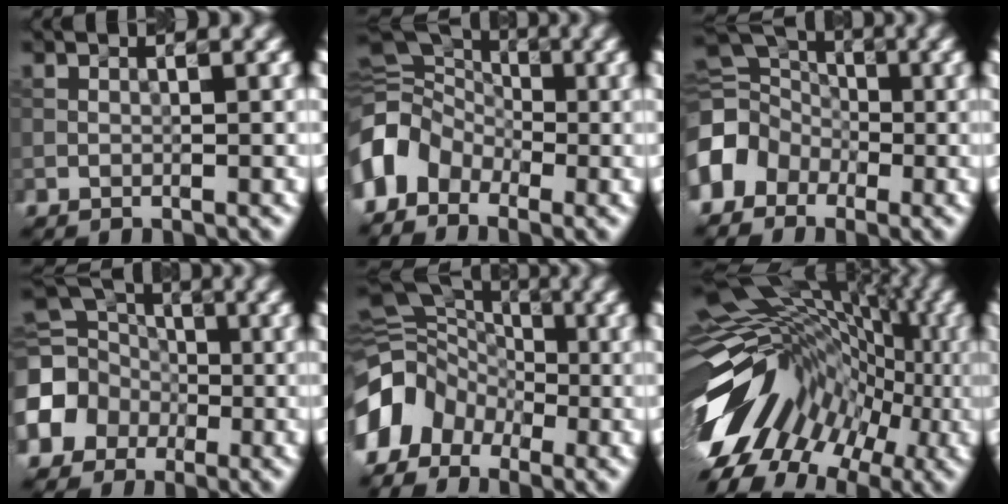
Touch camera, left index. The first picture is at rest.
{"total": 6.2, "force": [-2.2, 4.8, 3.2], "torque": [-0.044, 0.009, -0.059]}
{"total": 7.1, "force": [-2.5, 5.6, 3.6], "torque": [-0.052, 0.006, -0.061]}
{"total": 8.5, "force": [-2.0, 7.4, 3.7], "torque": [-0.070, -0.001, -0.067]}
{"total": 6.9, "force": [-2.9, 5.3, 3.3], "torque": [-0.051, 0.009, -0.069]}
{"total": 14.4, "force": [-3.3, 9.6, 10.2], "torque": [-0.161, 0.029, -0.058]}